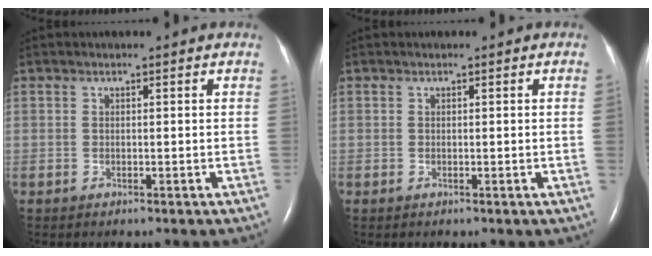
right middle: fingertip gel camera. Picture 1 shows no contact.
{"total": 0.6, "force": [0.0, -0.3, 0.5], "torque": [-0.007, -0.001, -0.001]}